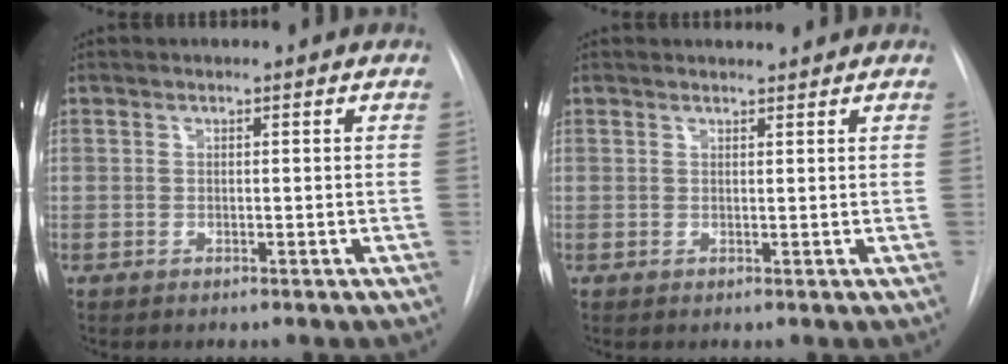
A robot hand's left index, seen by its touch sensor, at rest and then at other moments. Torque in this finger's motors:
{"motor_torque": [0.23, -0.13, 0.03, 0.01]}